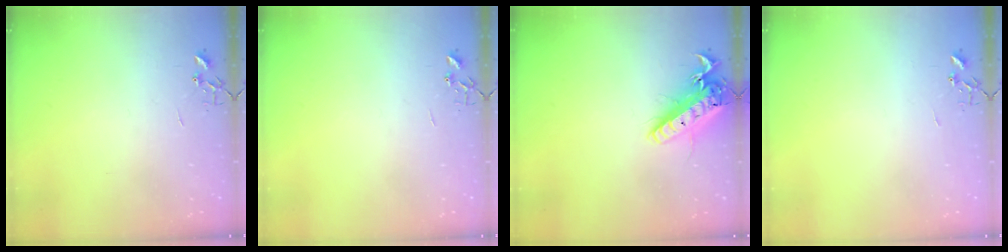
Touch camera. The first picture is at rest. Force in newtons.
{"total": 0.0}
{"total": 18.2, "press": 18.0, "slide": 3.0}
{"total": 0.0}